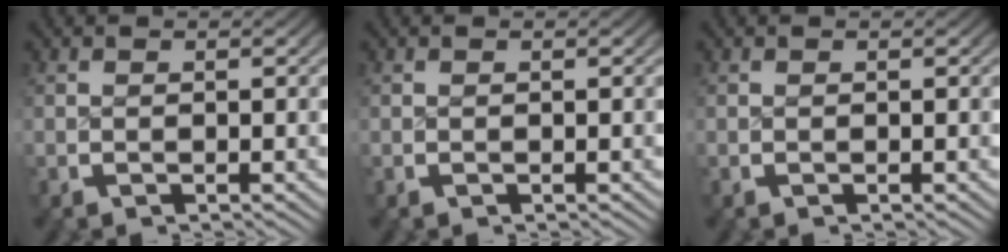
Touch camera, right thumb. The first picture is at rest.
{"total": 0.0}
{"total": 0.0}